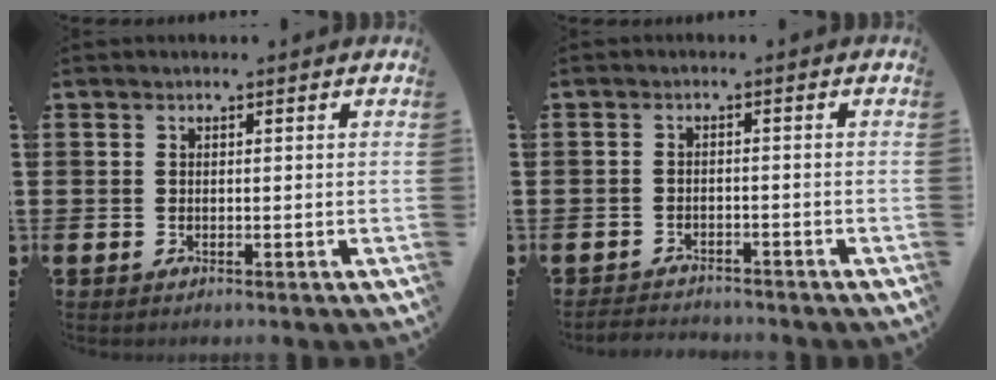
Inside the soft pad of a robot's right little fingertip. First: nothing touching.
{"total": 1.9, "force": [-1.9, 0.1, -0.2], "torque": [-0.005, 0.003, -0.042]}